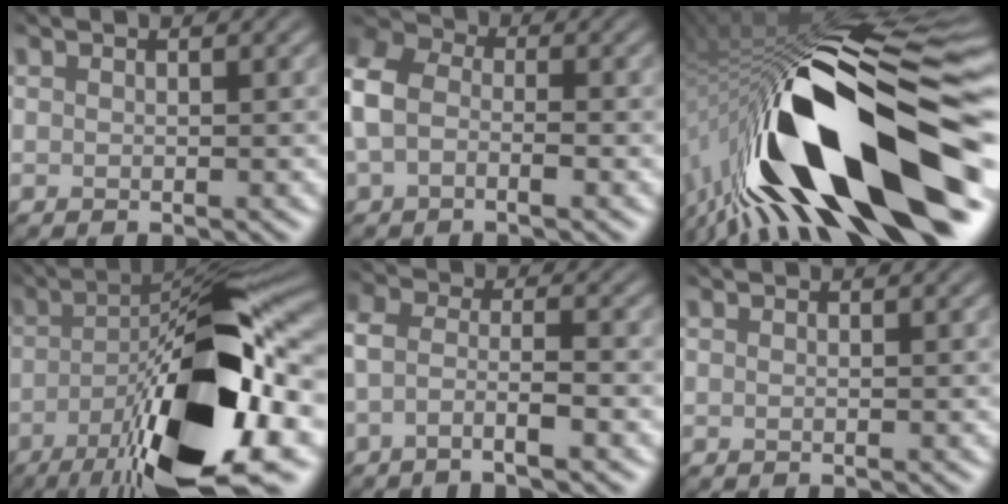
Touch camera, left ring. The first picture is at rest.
{"total": 5.9, "force": [-1.4, 4.2, 3.9], "torque": [-0.113, 0.002, -0.029]}
{"total": 19.6, "force": [-8.3, 5.8, 16.8], "torque": [-0.264, 0.005, -0.148]}
{"total": 16.4, "force": [-6.4, 4.4, 14.4], "torque": [-0.213, -0.003, -0.113]}
{"total": 3.1, "force": [-2.3, 0.4, 2.0], "torque": [-0.044, -0.008, -0.047]}
{"total": 0.0}